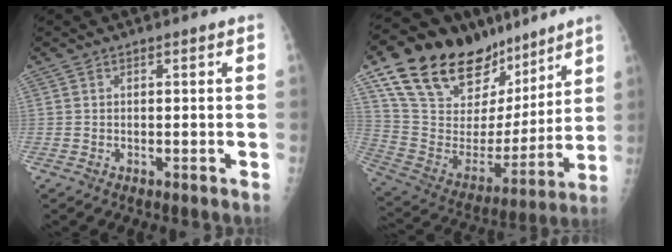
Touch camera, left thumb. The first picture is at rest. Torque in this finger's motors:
{"motor_torque": [1.94, 1.78, 1.49, -1.28, 0.11]}